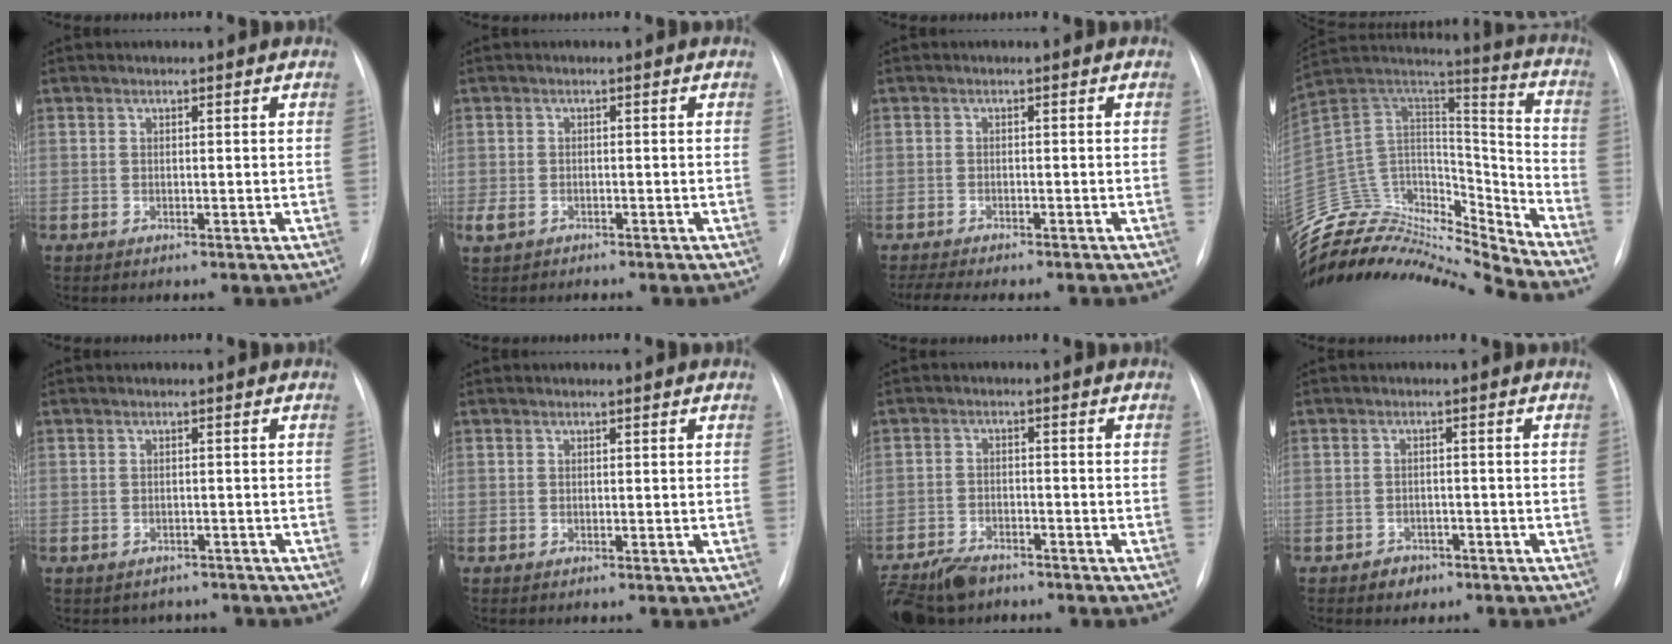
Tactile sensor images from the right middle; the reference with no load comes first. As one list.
[{"total": 2.5, "force": [-1.4, 1.5, 1.3], "torque": [-0.034, -0.004, -0.020]}, {"total": 6.6, "force": [-5.6, 1.0, 3.2], "torque": [-0.046, -0.003, -0.079]}, {"total": 23.5, "force": [-22.8, 3.6, 4.5], "torque": [-0.088, 0.078, -0.377]}, {"total": 4.1, "force": [-3.5, 2.0, -0.2], "torque": [0.005, 0.012, -0.041]}, {"total": 0.0}, {"total": 8.6, "force": [-7.1, 3.6, 3.3], "torque": [-0.061, -0.014, -0.119]}, {"total": 2.5, "force": [-1.6, 1.8, 0.4], "torque": [-0.004, 0.008, -0.018]}]